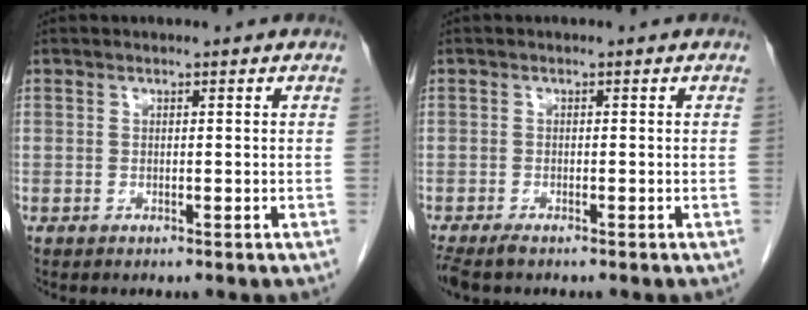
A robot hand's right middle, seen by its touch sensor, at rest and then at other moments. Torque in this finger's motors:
{"motor_torque": [0.47, -0.26, 0.00, 0.01]}